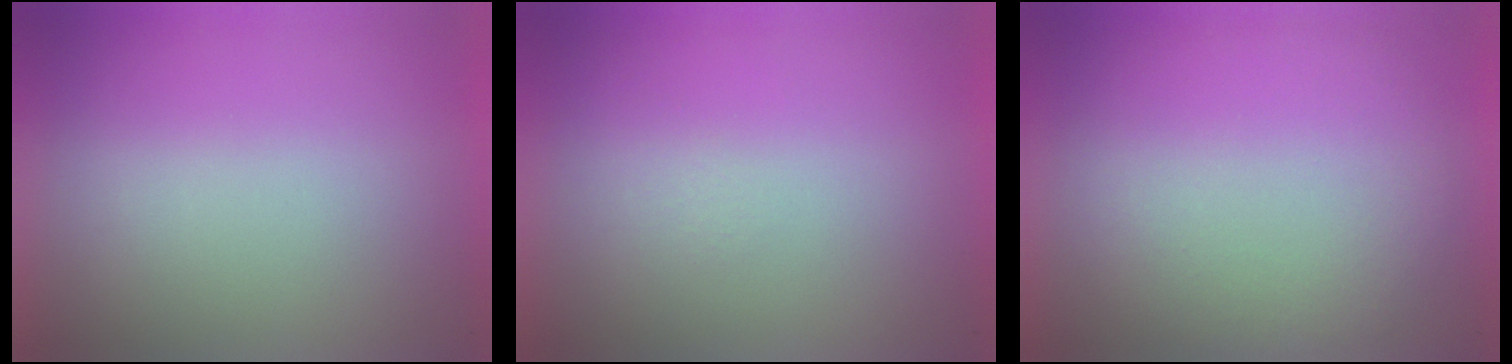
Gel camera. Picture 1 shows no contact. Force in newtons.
{"total": 1.0}
{"total": 2.2}